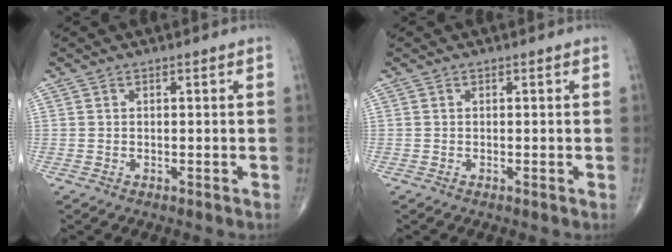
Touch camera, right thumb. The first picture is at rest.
{"total": 0.0}